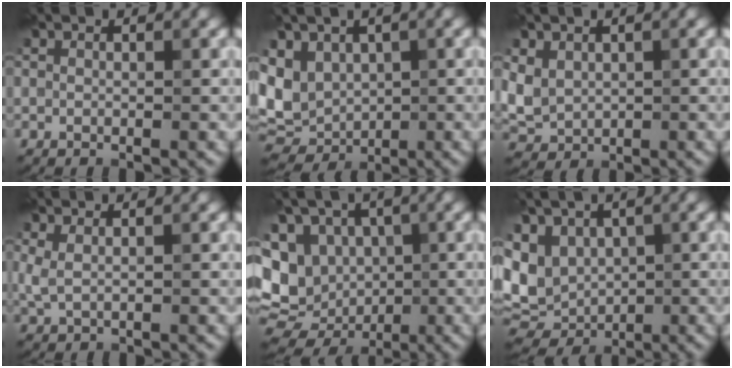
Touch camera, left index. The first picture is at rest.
{"total": 6.9, "force": [0.6, 5.2, 4.5], "torque": [-0.088, -0.009, 0.013]}
{"total": 3.1, "force": [0.6, 2.5, 1.8], "torque": [-0.047, -0.005, 0.015]}
{"total": 1.3, "force": [0.5, 0.5, 1.1], "torque": [-0.031, -0.001, 0.012]}
{"total": 14.4, "force": [-1.7, 12.0, 7.7], "torque": [-0.158, 0.004, -0.042]}
{"total": 7.9, "force": [0.7, 5.9, 5.2], "torque": [-0.101, -0.006, 0.019]}